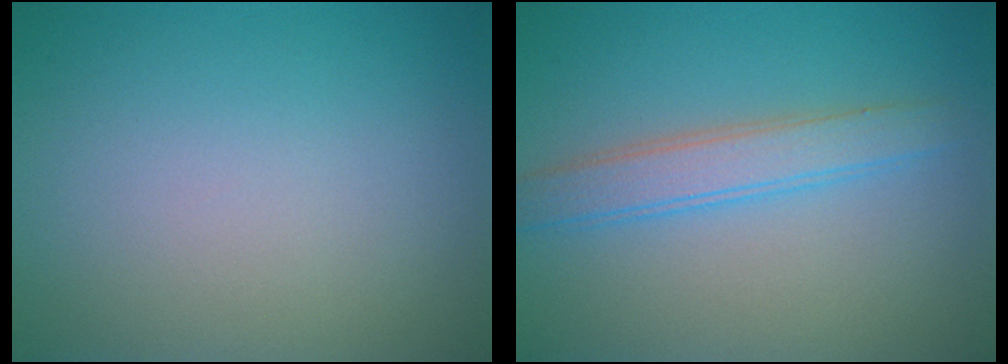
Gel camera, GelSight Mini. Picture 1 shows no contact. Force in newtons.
{"total": 3.1, "press": 3.1, "slide": 0.0}